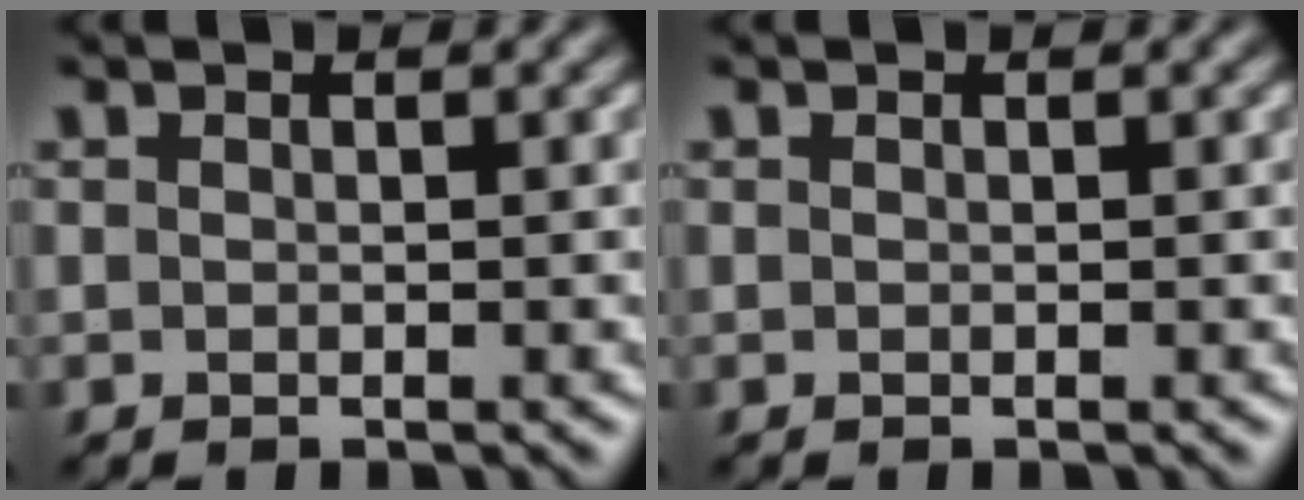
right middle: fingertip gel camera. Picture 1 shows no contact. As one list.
[{"total": 0.0}]